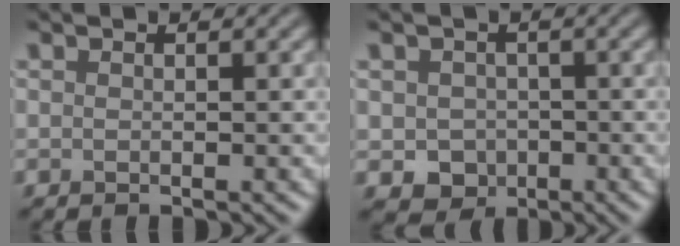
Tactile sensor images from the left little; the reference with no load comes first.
{"total": 2.9, "force": [-0.6, 2.6, 1.1], "torque": [-0.017, -0.008, -0.007]}